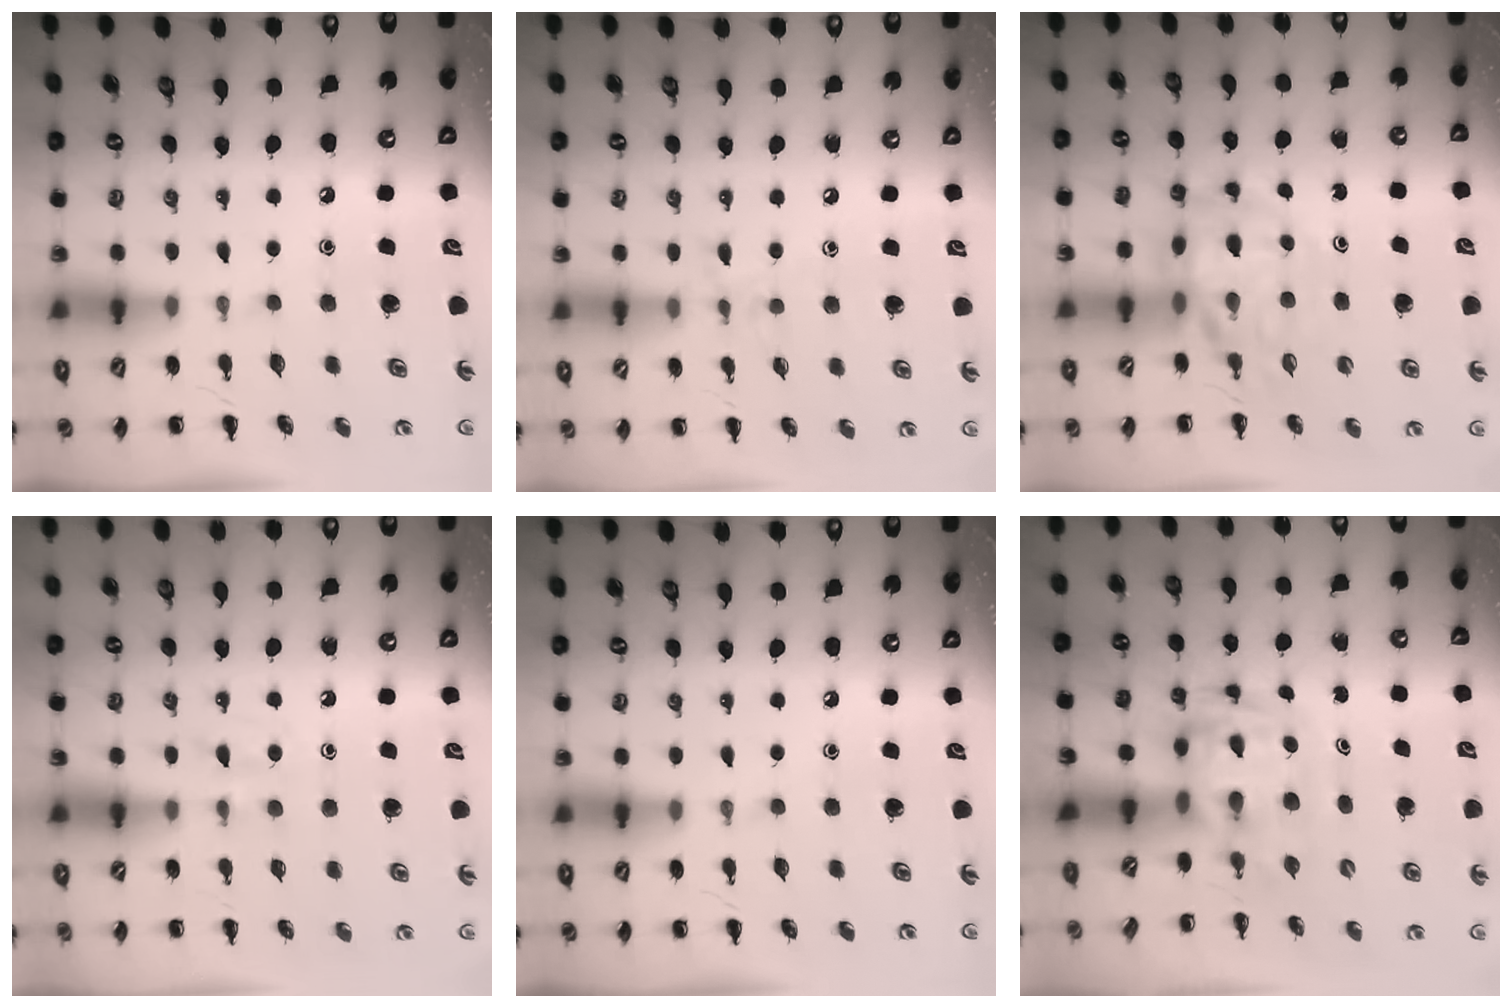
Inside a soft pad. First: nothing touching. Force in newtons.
{"total": 7.0, "press": 6.8, "slide": 1.9}
{"total": 10.0, "press": 9.5, "slide": 3.2}
{"total": 3.6, "press": 3.3, "slide": 1.4}
{"total": 0.0}
{"total": 3.4, "press": 3.4, "slide": 0.6}